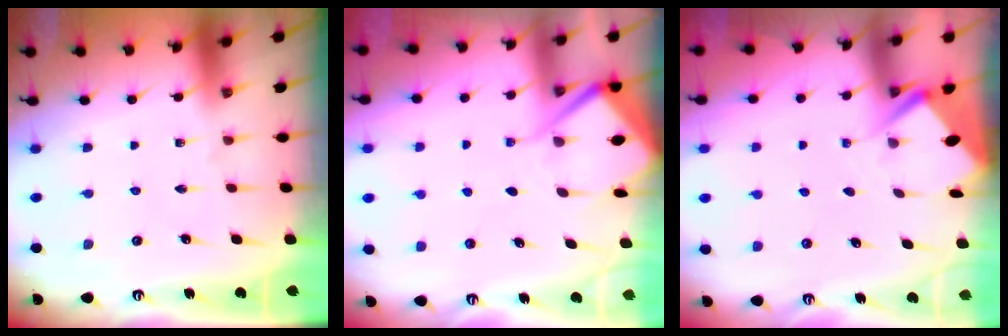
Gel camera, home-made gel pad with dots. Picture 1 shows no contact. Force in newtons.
{"total": 6.4, "press": 6.4, "slide": 0.5}
{"total": 2.7, "press": 2.7, "slide": 0.3}